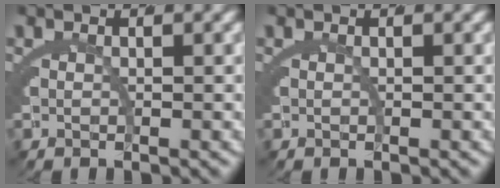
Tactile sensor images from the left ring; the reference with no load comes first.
{"total": 0.0}